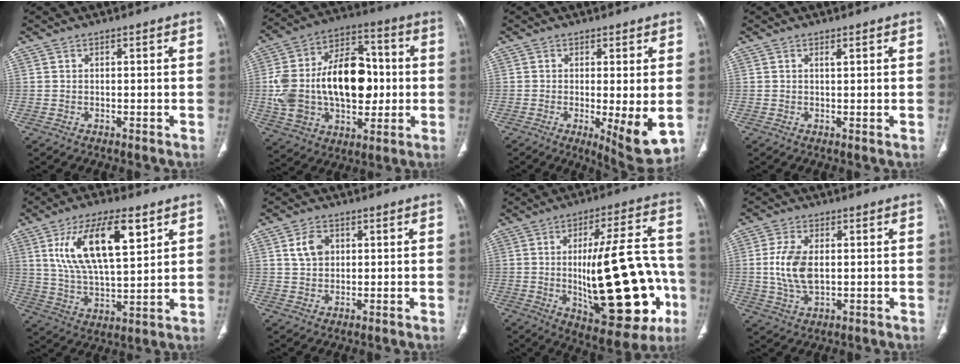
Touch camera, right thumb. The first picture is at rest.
{"total": 25.9, "force": [0.0, 16.5, 20.0], "torque": [-0.340, 0.031, 0.017]}
{"total": 9.1, "force": [-1.5, 2.0, 8.8], "torque": [-0.131, -0.029, -0.020]}
{"total": 1.1, "force": [0.5, -0.1, 1.0], "torque": [-0.020, -0.004, 0.007]}
{"total": 17.5, "force": [7.1, 6.9, 14.4], "torque": [-0.244, -0.023, 0.133]}
{"total": 4.8, "force": [1.5, 3.5, 2.9], "torque": [-0.043, -0.001, 0.030]}
{"total": 28.3, "force": [-4.9, 9.9, 26.0], "torque": [-0.361, 0.015, -0.053]}
{"total": 8.7, "force": [0.6, 4.9, 7.2], "torque": [-0.148, -0.010, 0.014]}